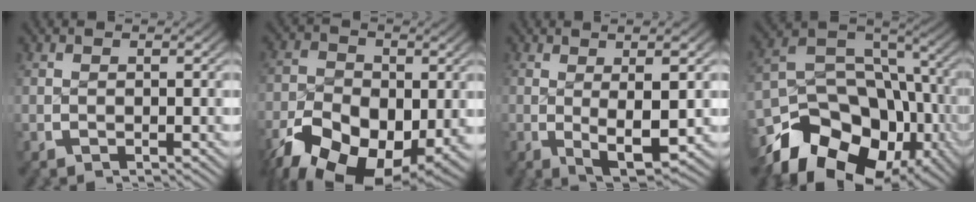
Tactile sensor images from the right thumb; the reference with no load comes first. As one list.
[{"total": 15.6, "force": [-6.2, 10.3, 10.0], "torque": [-0.190, -0.080, -0.066]}, {"total": 6.8, "force": [-0.5, 2.7, 6.2], "torque": [-0.114, -0.015, 0.001]}, {"total": 19.7, "force": [-7.5, 13.3, 12.4], "torque": [-0.211, -0.047, -0.102]}]